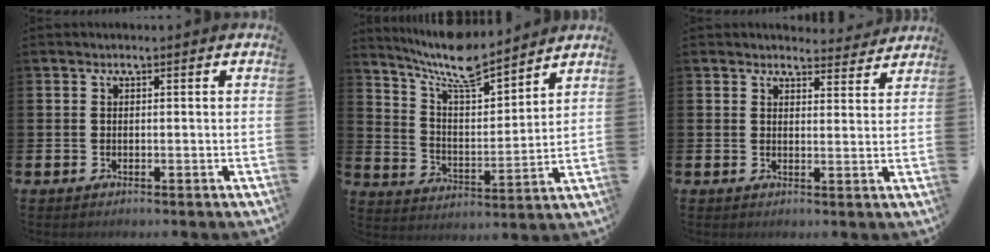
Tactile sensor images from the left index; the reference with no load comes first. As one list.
[{"total": 9.4, "force": [8.5, 1.8, 3.4], "torque": [-0.095, -0.055, 0.152]}, {"total": 3.5, "force": [3.4, 0.7, 0.0], "torque": [0.005, -0.023, 0.059]}]